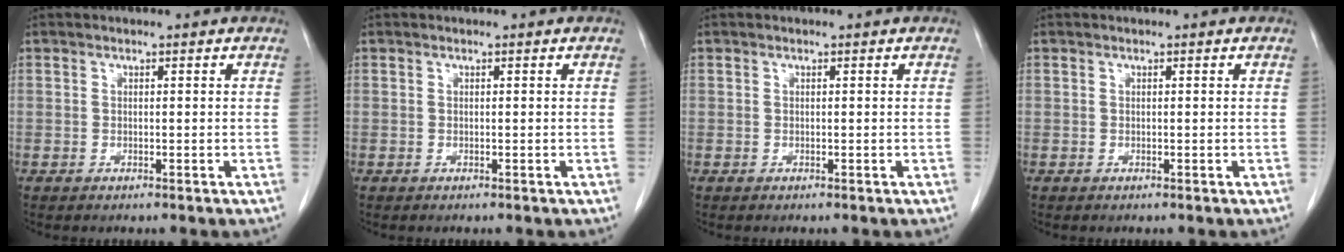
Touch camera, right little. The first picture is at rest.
{"total": 0.0}
{"total": 0.0}
{"total": 0.0}